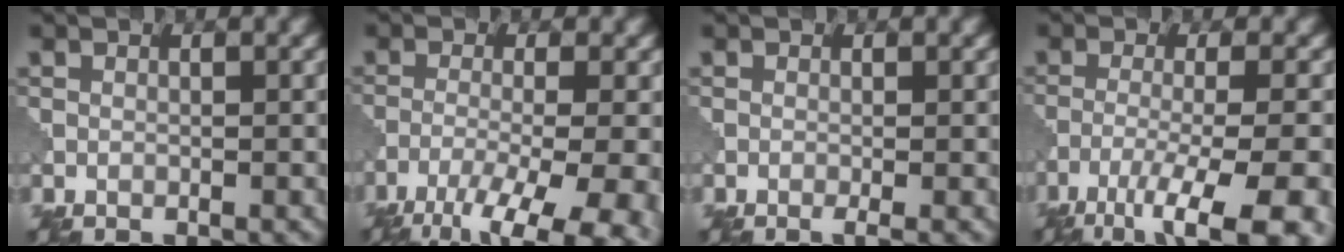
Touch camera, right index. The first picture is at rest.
{"total": 10.8, "force": [-7.0, 3.2, 7.6], "torque": [-0.133, -0.037, -0.092]}
{"total": 1.0, "force": [-0.4, 0.2, 1.0], "torque": [-0.015, -0.007, -0.009]}
{"total": 10.3, "force": [-7.0, 2.1, 7.2], "torque": [-0.106, -0.019, -0.105]}